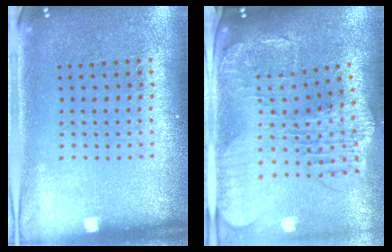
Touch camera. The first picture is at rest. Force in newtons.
{"total": 2.5, "press": 2.2, "slide": 1.2}